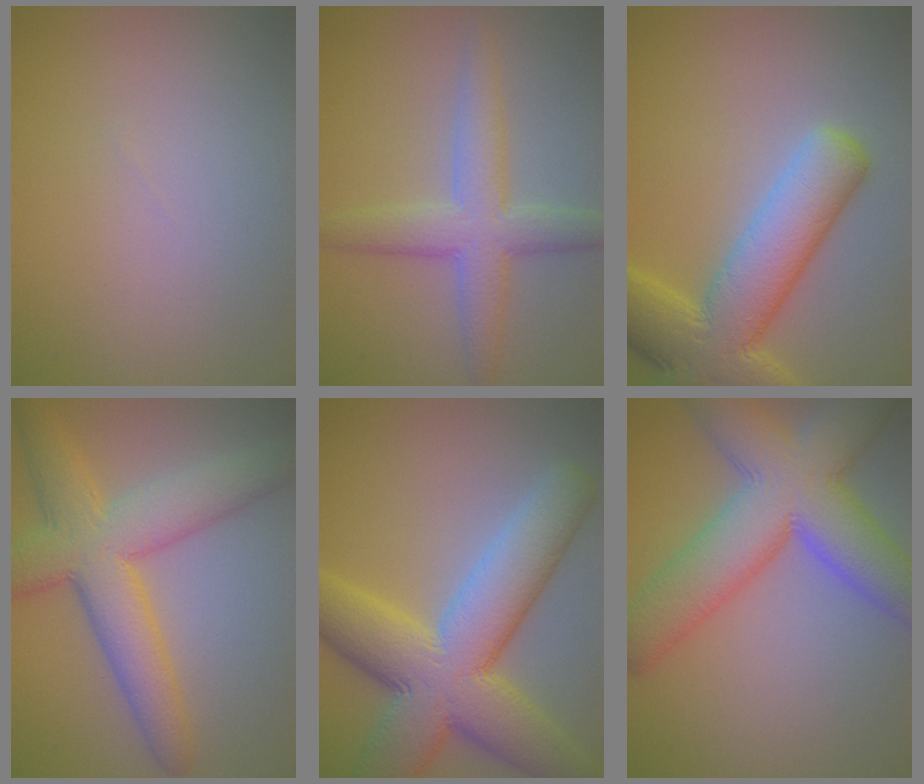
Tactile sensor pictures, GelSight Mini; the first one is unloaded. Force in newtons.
{"total": 5.0, "press": 5.0, "slide": 0.3}
{"total": 9.7, "press": 9.6, "slide": 0.5}
{"total": 8.3, "press": 8.3, "slide": 0.2}
{"total": 12.0, "press": 11.9, "slide": 0.6}
{"total": 11.3, "press": 11.3, "slide": 0.5}